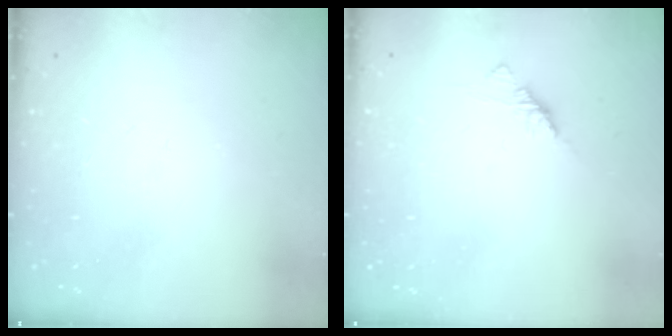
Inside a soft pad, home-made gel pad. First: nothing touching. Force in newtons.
{"total": 1.9, "press": 1.7, "slide": 0.6}